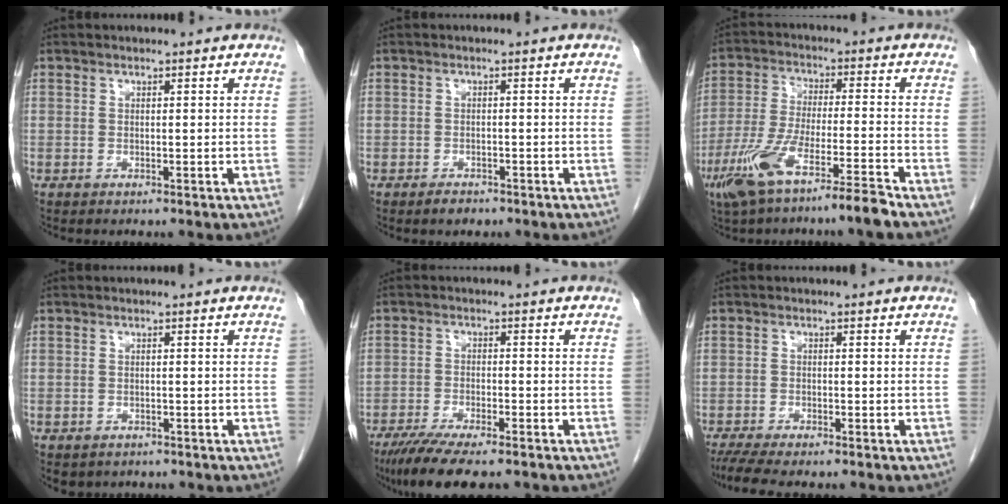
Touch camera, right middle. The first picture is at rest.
{"total": 1.8, "force": [-1.4, 0.9, 0.7], "torque": [-0.016, 0.000, -0.016]}
{"total": 10.9, "force": [-7.3, 0.0, 8.1], "torque": [-0.163, -0.020, -0.139]}
{"total": 3.4, "force": [-2.5, 2.2, 0.7], "torque": [-0.008, 0.002, -0.030]}
{"total": 10.7, "force": [-8.5, 1.9, 6.3], "torque": [-0.096, -0.020, -0.134]}
{"total": 6.5, "force": [-5.4, 0.9, 3.5], "torque": [-0.054, -0.014, -0.087]}